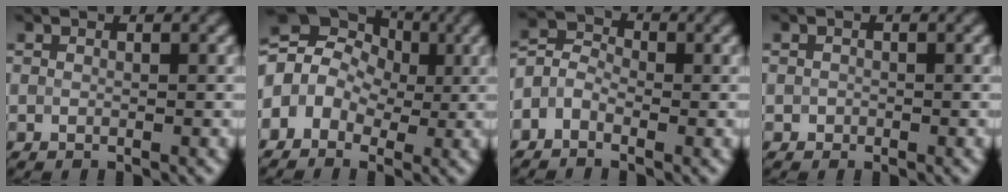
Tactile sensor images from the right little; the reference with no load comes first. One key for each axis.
{"total": 8.6, "fx": 0.4, "fy": 7.3, "fz": 4.5, "tx": -0.083, "ty": 0.044, "tz": -0.033}
{"total": 3.0, "fx": -1.4, "fy": 2.1, "fz": 1.6, "tx": -0.037, "ty": 0.006, "tz": -0.037}
{"total": 0.6, "fx": -0.2, "fy": 0.6, "fz": 0.0, "tx": 0.005, "ty": -0.006, "tz": -0.006}